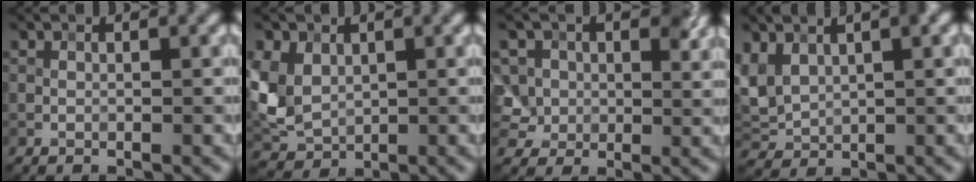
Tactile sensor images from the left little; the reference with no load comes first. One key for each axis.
{"total": 5.4, "fx": 0.8, "fy": 4.2, "fz": 3.3, "tx": -0.087, "ty": 0.001, "tz": 0.012}
{"total": 7.1, "fx": 2.3, "fy": 5.8, "fz": 3.3, "tx": -0.065, "ty": 0.012, "tz": 0.025}
{"total": 4.0, "fx": 1.5, "fy": 2.5, "fz": 2.7, "tx": -0.066, "ty": 0.007, "tz": 0.033}